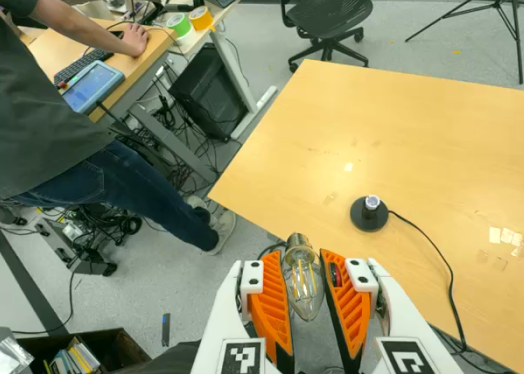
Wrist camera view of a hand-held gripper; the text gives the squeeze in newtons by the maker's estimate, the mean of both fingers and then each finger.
{"total": 13.1, "left": 13.7, "right": 12.5}